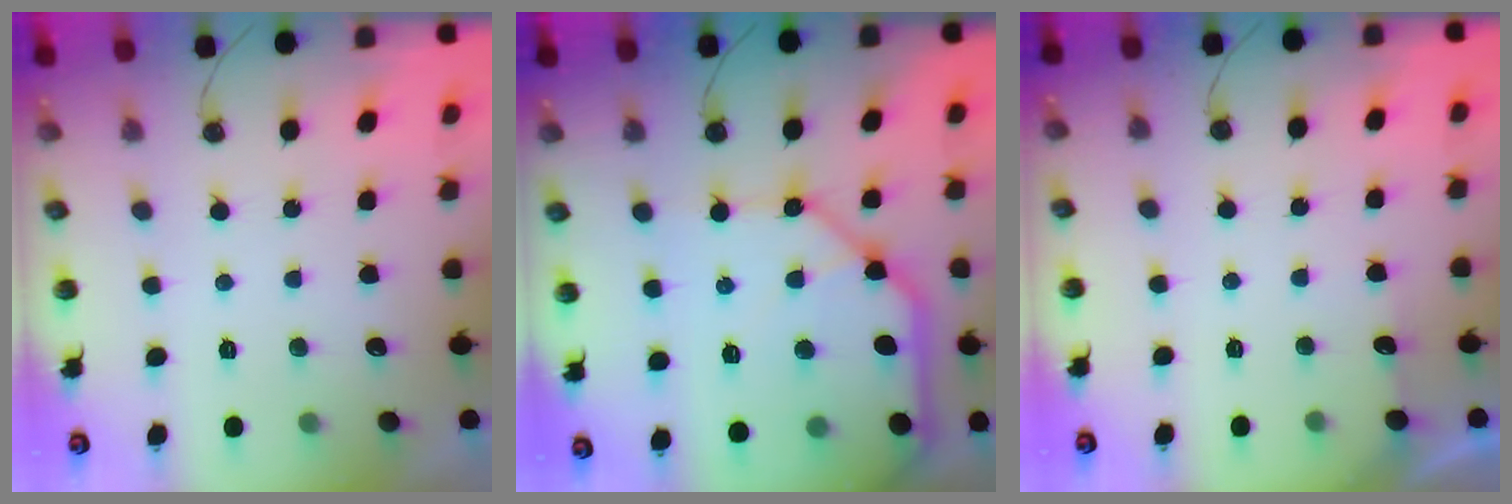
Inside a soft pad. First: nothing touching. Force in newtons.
{"total": 17.7, "press": 17.6, "slide": 1.9}
{"total": 2.9, "press": 2.8, "slide": 0.4}